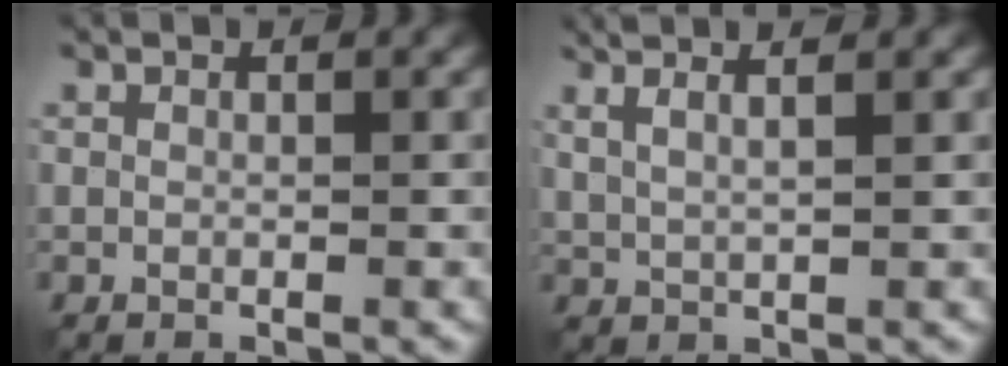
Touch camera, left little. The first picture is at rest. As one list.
[{"total": 4.1, "force": [2.4, 1.2, 3.1], "torque": [-0.042, 0.020, 0.019]}]